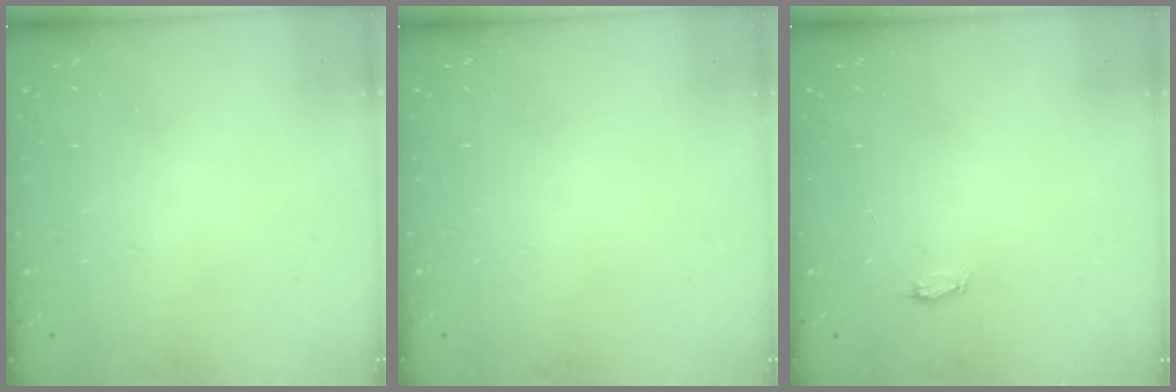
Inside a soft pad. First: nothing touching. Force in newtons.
{"total": 0.0}
{"total": 2.3, "press": 2.3, "slide": 0.3}